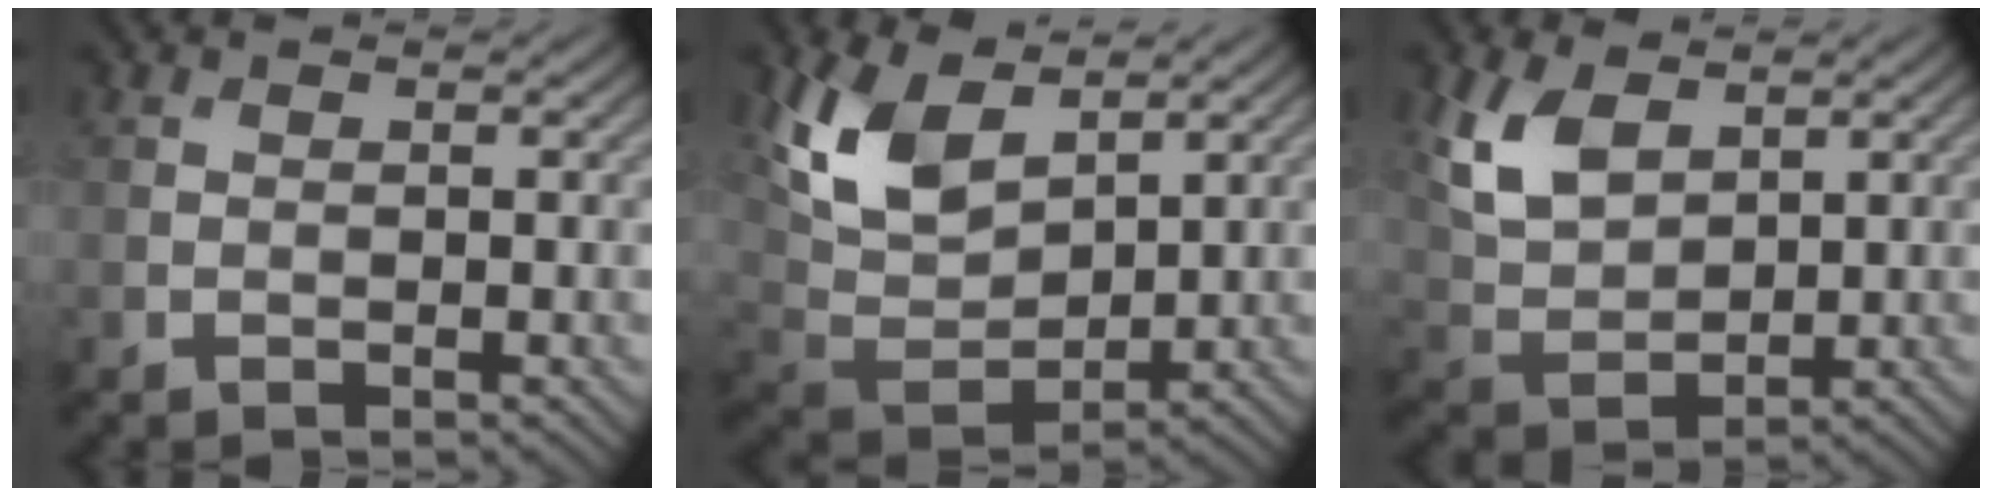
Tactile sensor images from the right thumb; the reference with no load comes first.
{"total": 10.8, "force": [5.5, 5.7, 7.3], "torque": [-0.186, 0.005, 0.110]}
{"total": 7.1, "force": [3.6, 4.0, 4.6], "torque": [-0.115, -0.003, 0.074]}